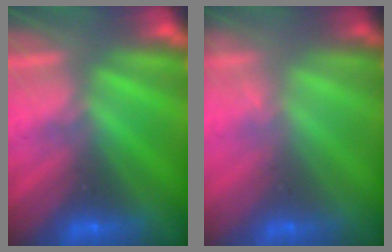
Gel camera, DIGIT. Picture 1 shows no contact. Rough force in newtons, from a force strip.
{"total": 1.5}